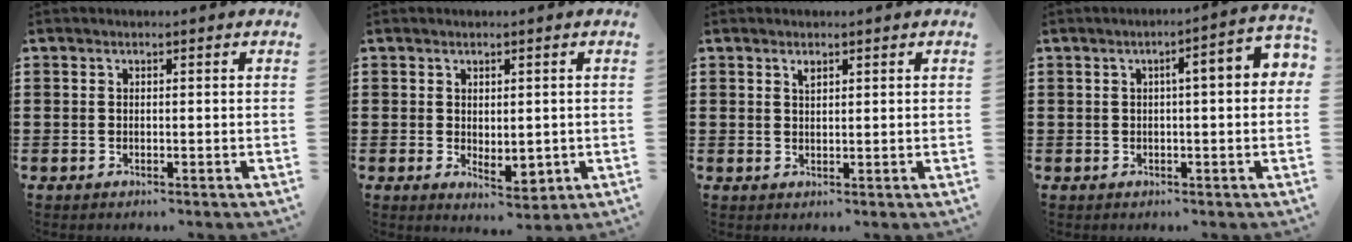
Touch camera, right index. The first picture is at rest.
{"total": 2.4, "force": [0.9, 1.6, 1.5], "torque": [-0.024, 0.001, 0.016]}
{"total": 1.1, "force": [0.7, 0.4, 0.7], "torque": [-0.016, 0.002, 0.013]}
{"total": 4.1, "force": [0.2, 0.5, 4.0], "torque": [-0.066, 0.003, -0.002]}